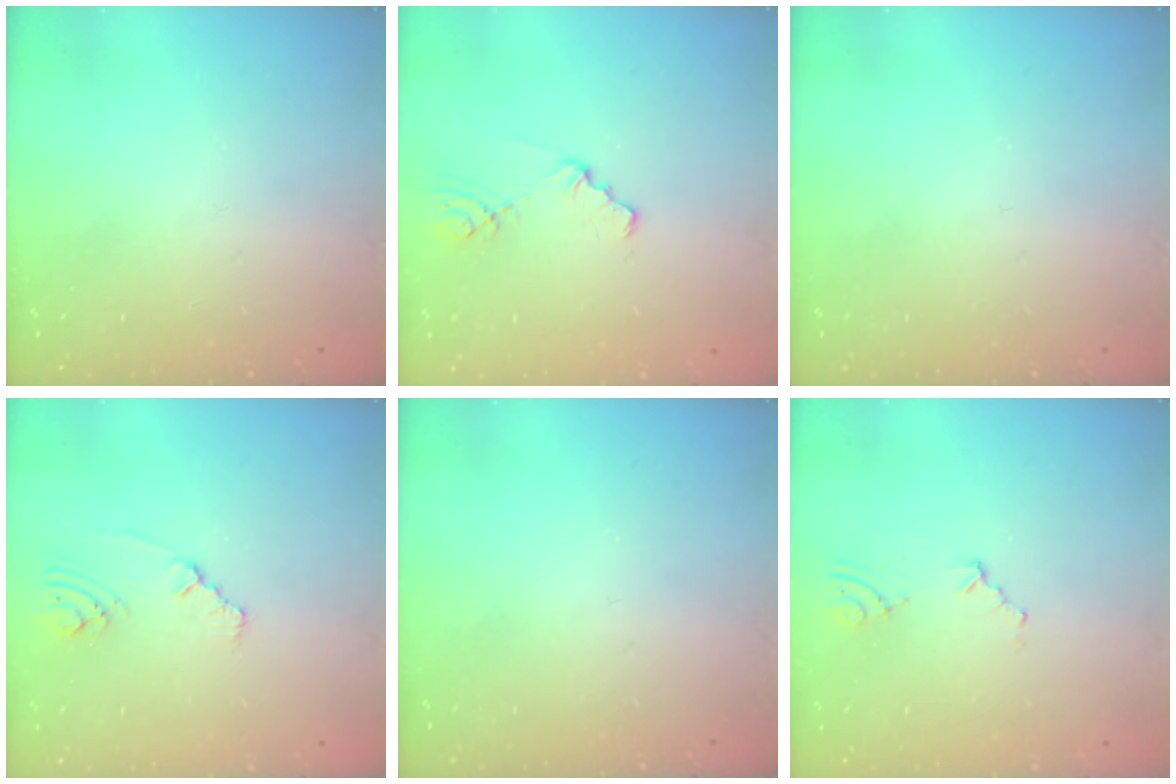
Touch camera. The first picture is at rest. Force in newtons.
{"total": 1.8, "press": 1.8, "slide": 0.3}
{"total": 0.0}
{"total": 2.7, "press": 2.7, "slide": 0.5}
{"total": 0.0}
{"total": 3.0, "press": 2.2, "slide": 2.0}